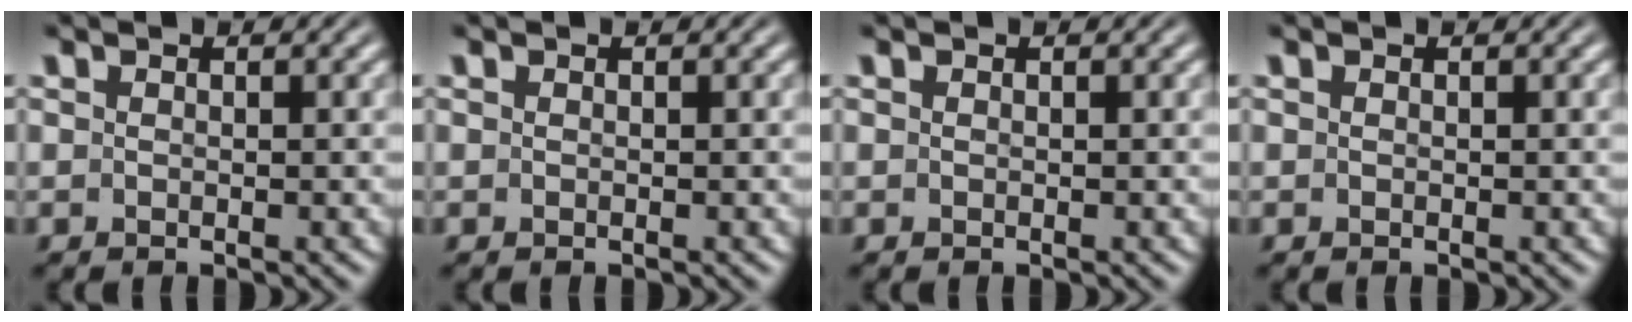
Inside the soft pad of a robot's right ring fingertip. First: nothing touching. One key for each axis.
{"total": 0.0}
{"total": 0.0}
{"total": 0.0}